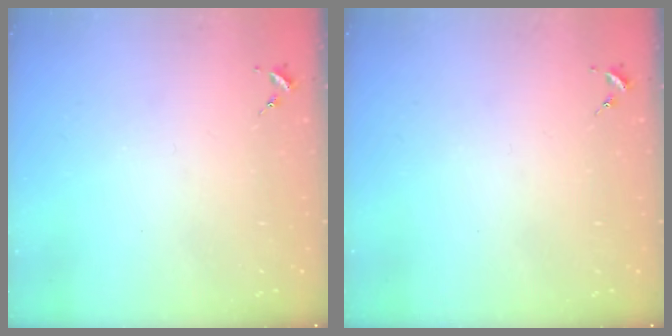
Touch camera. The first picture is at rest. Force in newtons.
{"total": 0.0}